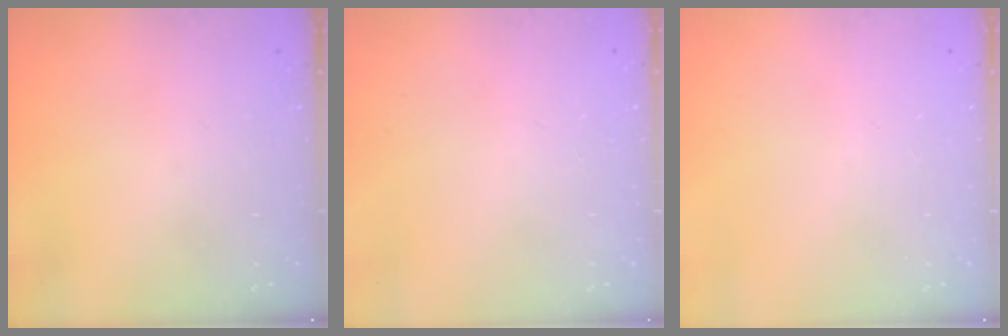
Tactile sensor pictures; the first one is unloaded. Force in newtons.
{"total": 2.4, "press": 2.4, "slide": 0.2}
{"total": 0.0}